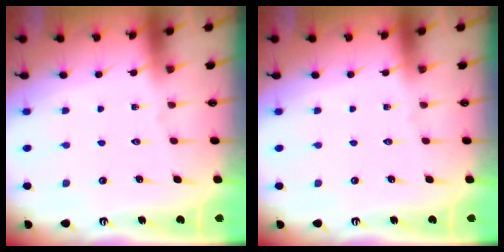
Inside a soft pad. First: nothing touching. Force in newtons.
{"total": 0.0}